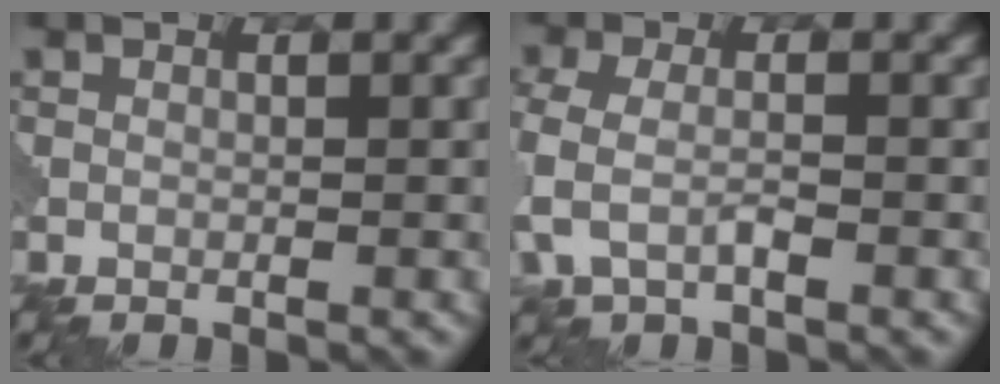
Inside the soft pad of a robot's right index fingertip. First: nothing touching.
{"total": 3.4, "force": [-1.1, 1.9, 2.6], "torque": [-0.075, -0.002, -0.027]}